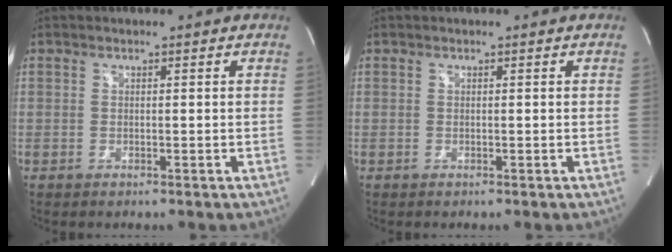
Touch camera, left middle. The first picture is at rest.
{"total": 0.0}